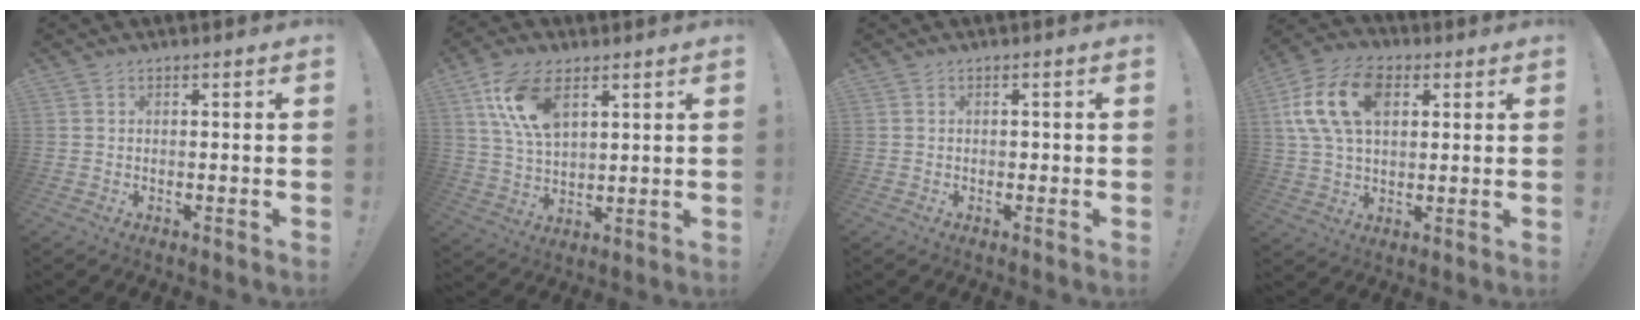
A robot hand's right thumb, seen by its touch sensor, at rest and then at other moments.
{"total": 13.3, "force": [6.4, 7.2, 9.2], "torque": [-0.190, -0.011, 0.122]}
{"total": 0.7, "force": [-0.3, 0.7, 0.0], "torque": [-0.008, 0.006, -0.004]}
{"total": 17.0, "force": [5.2, 10.9, 11.9], "torque": [-0.231, 0.000, 0.096]}